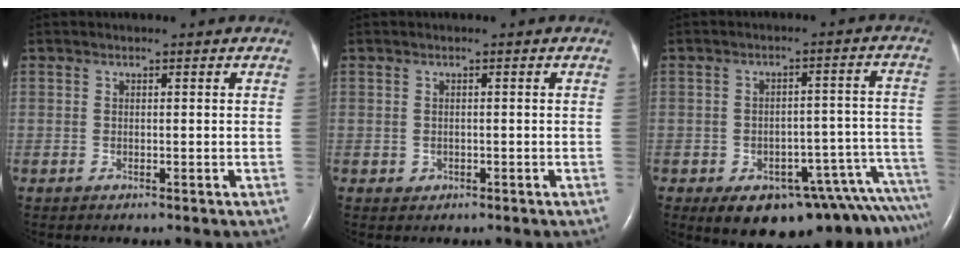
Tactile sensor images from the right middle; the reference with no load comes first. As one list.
[{"total": 0.8, "force": [-0.2, 0.8, 0.1], "torque": [-0.003, 0.002, -0.002]}, {"total": 14.3, "force": [-11.2, 4.8, 7.6], "torque": [-0.027, 0.047, -0.137]}]